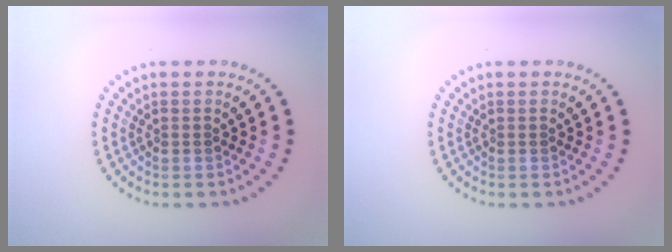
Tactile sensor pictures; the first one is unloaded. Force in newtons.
{"total": 0.0}